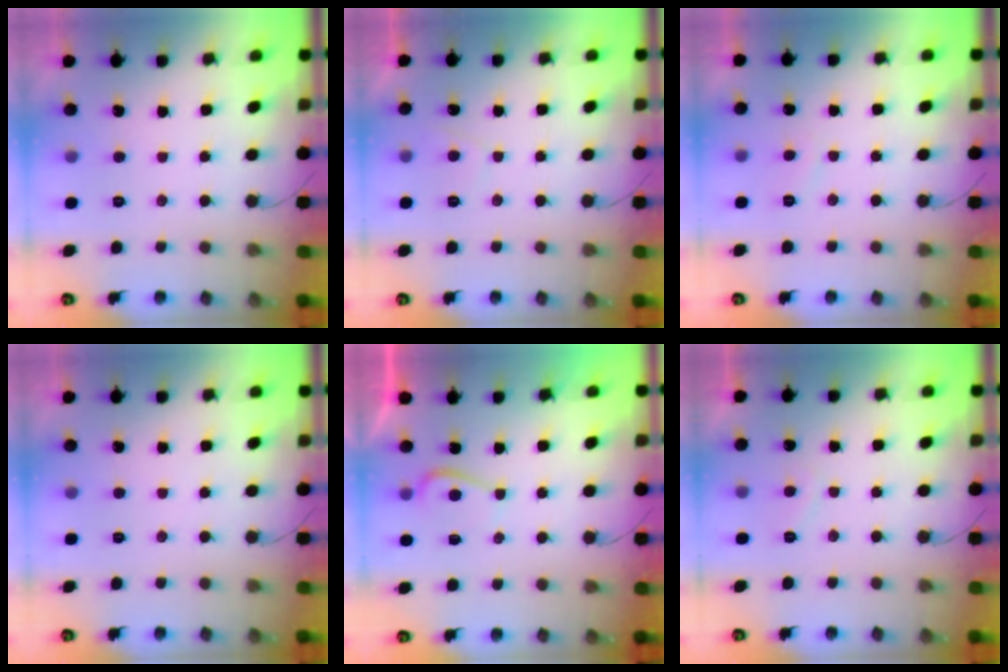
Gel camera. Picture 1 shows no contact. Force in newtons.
{"total": 1.0, "press": 0.8, "slide": 0.6}
{"total": 1.6, "press": 1.5, "slide": 0.6}
{"total": 0.0}
{"total": 1.2, "press": 1.1, "slide": 0.6}
{"total": 1.9, "press": 1.7, "slide": 0.8}